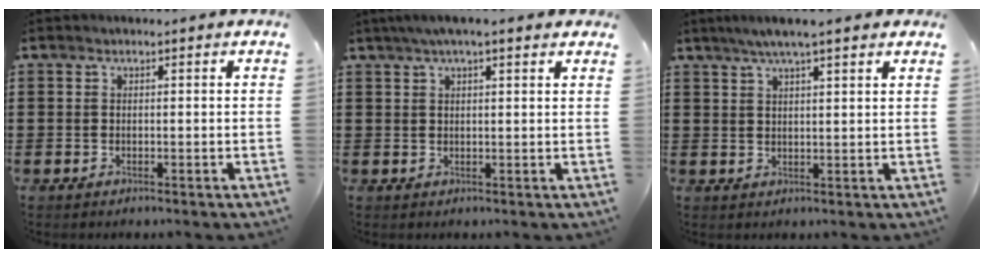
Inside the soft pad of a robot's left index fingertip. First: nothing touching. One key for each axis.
{"total": 3.5, "fx": 2.4, "fy": 0.7, "fz": 2.4, "tx": -0.051, "ty": 0.007, "tz": 0.043}
{"total": 4.8, "fx": 3.7, "fy": 0.2, "fz": 3.1, "tx": -0.068, "ty": -0.002, "tz": 0.065}